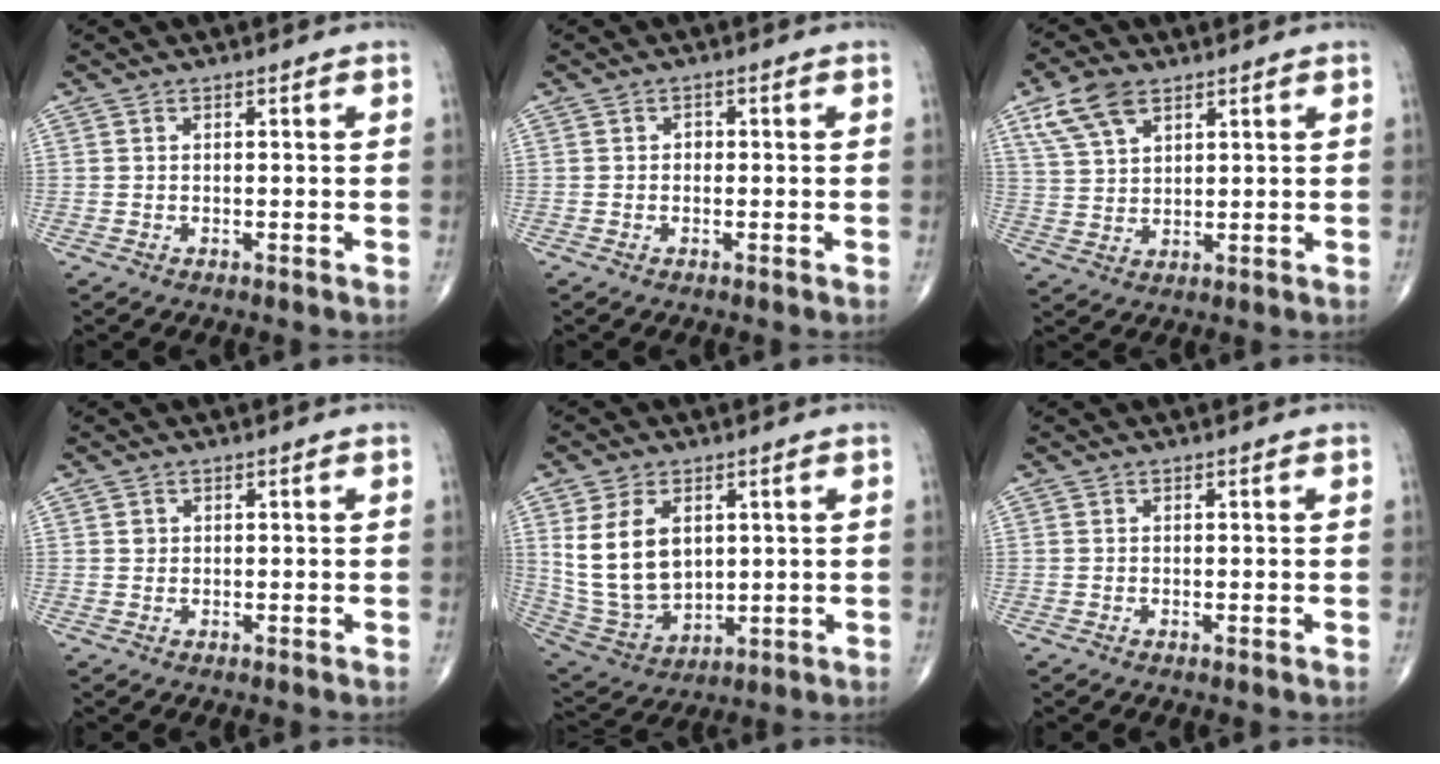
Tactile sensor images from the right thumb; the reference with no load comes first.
{"total": 0.9, "force": [-0.1, 0.8, 0.5], "torque": [0.000, 0.004, -0.006]}
{"total": 8.2, "force": [4.7, 4.4, 5.1], "torque": [-0.093, -0.008, 0.098]}
{"total": 0.9, "force": [0.2, 0.8, 0.3], "torque": [0.001, 0.001, 0.003]}
{"total": 13.7, "force": [3.2, 9.2, 9.6], "torque": [-0.165, -0.016, 0.081]}
{"total": 0.0}